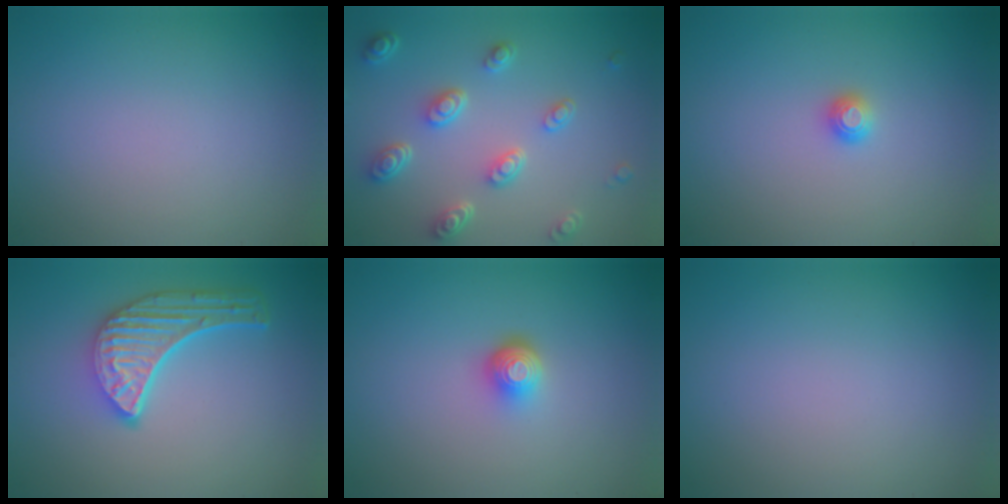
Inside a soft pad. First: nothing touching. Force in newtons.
{"total": 4.7, "press": 3.5, "slide": 3.1}
{"total": 1.1, "press": 1.1, "slide": 0.1}
{"total": 5.2, "press": 4.0, "slide": 3.3}
{"total": 2.3, "press": 1.5, "slide": 1.8}
{"total": 0.0}